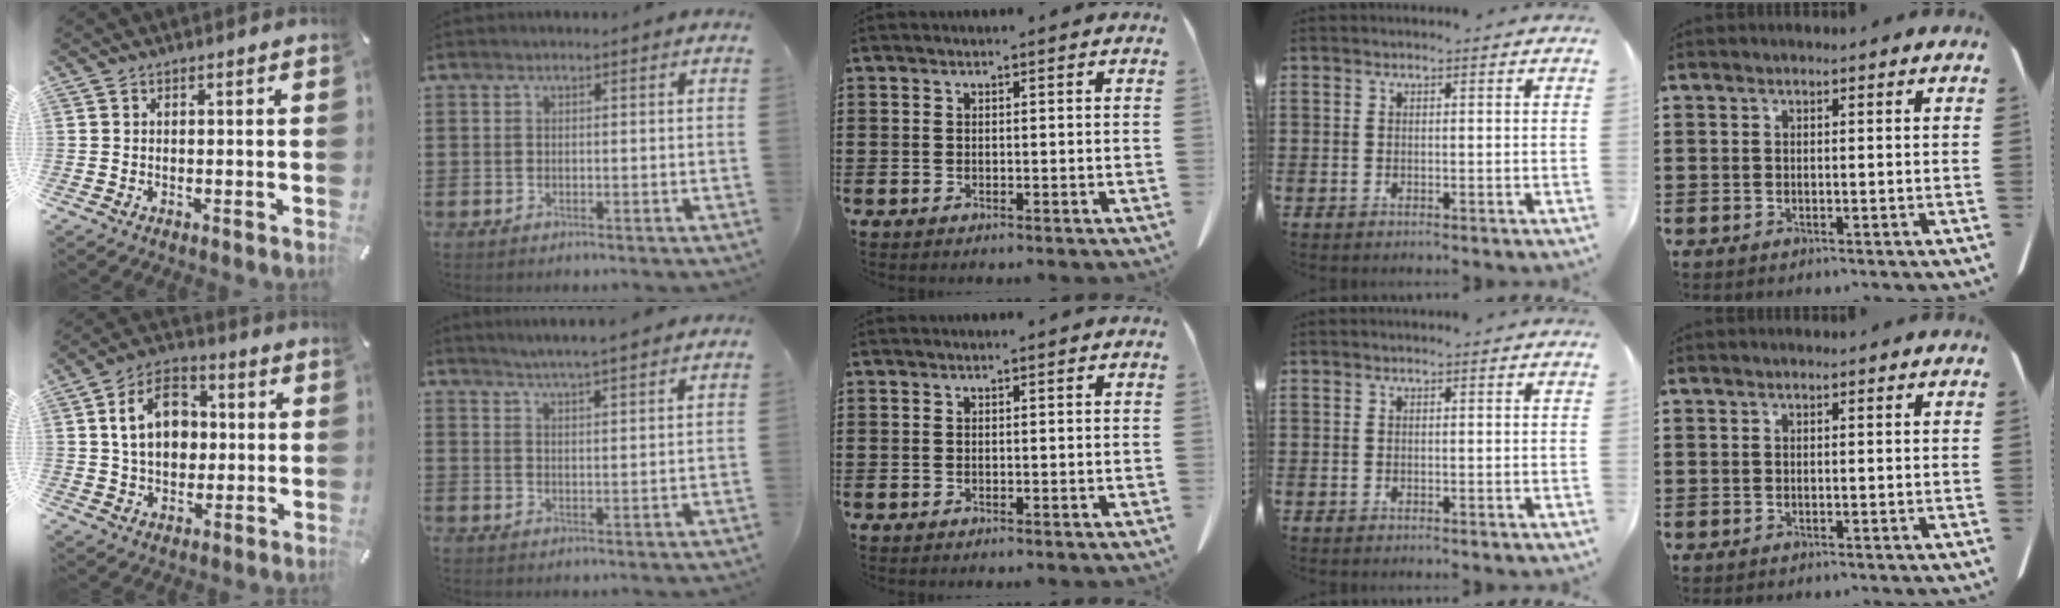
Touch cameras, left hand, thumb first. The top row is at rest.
{"thumb": {"total": 12.6, "force": [1.5, 9.6, 8.1], "torque": [-0.143, 0.008, 0.022]}, "index": {"total": 3.4, "force": [3.3, -0.7, 0.3], "torque": [-0.018, -0.016, 0.058]}}